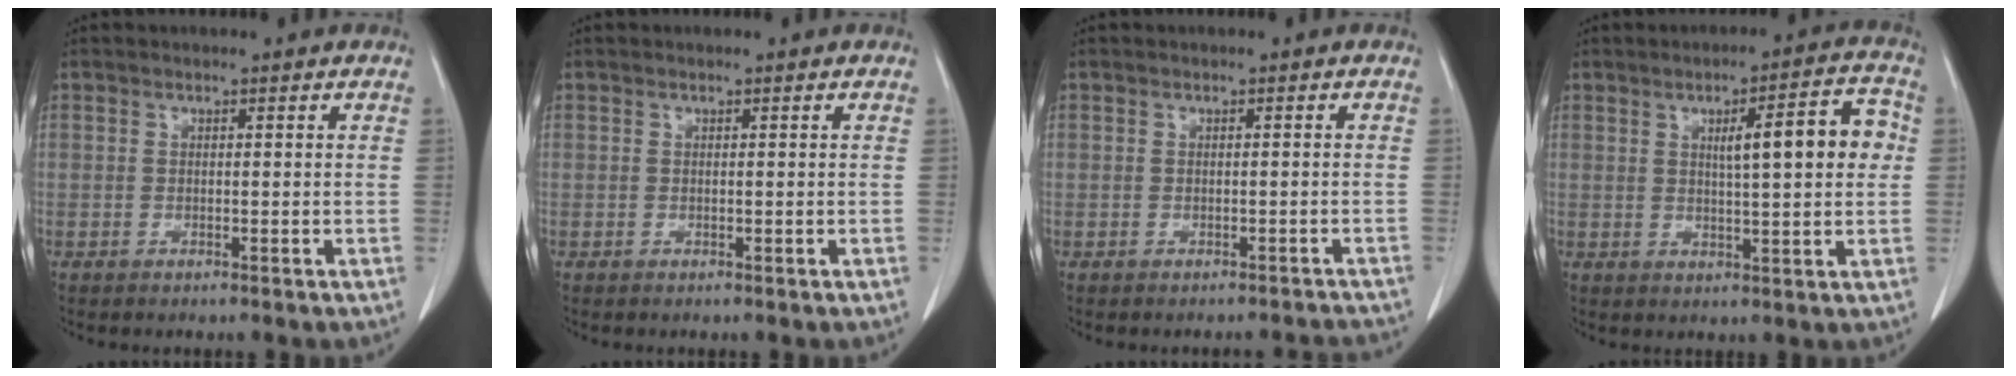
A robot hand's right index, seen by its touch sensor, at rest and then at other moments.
{"total": 0.0}
{"total": 3.5, "force": [-3.3, 1.1, 0.0], "torque": [0.008, 0.004, -0.033]}
{"total": 9.0, "force": [1.6, 1.3, 8.8], "torque": [-0.124, 0.018, 0.024]}